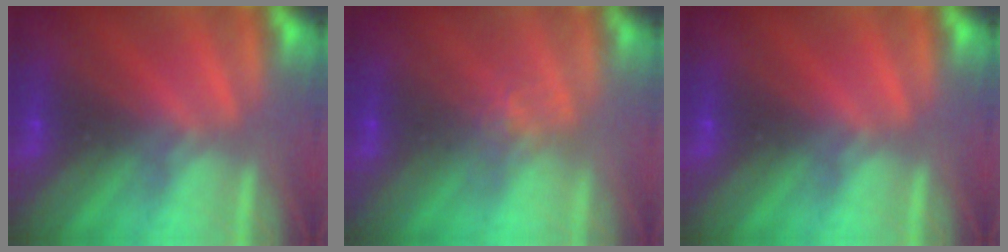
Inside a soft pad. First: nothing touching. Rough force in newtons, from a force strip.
{"total": 1.2}
{"total": 0.0}